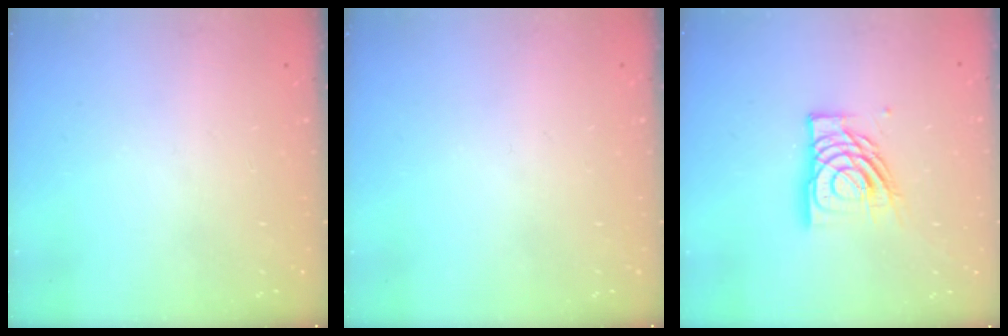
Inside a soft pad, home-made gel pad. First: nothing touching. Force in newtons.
{"total": 0.0}
{"total": 13.8, "press": 13.7, "slide": 1.6}